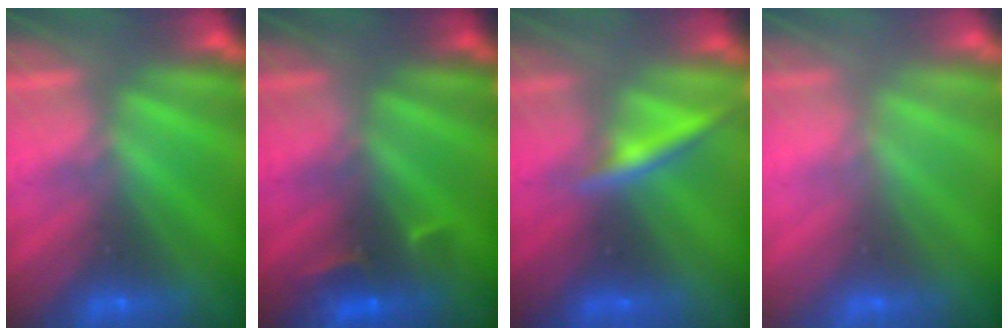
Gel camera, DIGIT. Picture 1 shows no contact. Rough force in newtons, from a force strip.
{"total": 3.3}
{"total": 2.4}
{"total": 2.5}